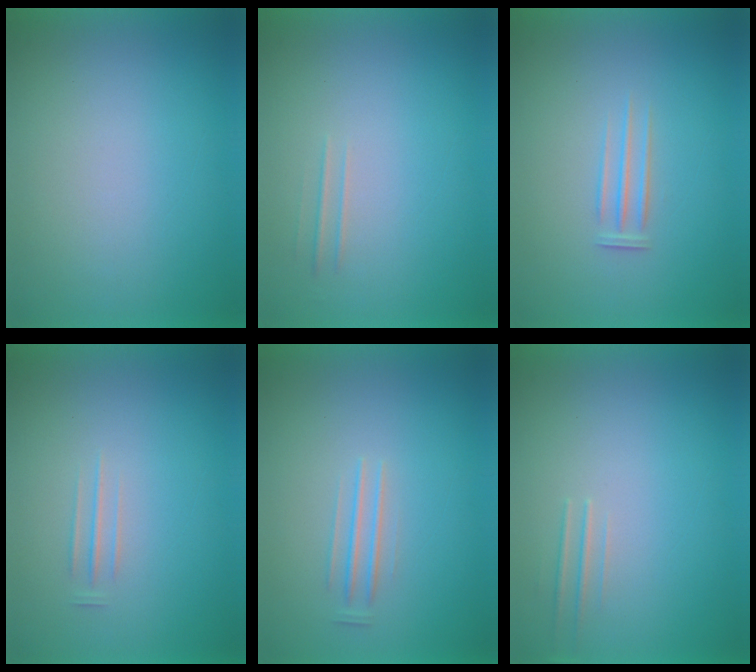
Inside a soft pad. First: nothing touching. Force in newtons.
{"total": 1.8}
{"total": 1.2}
{"total": 1.5}
{"total": 1.6}
{"total": 1.1}